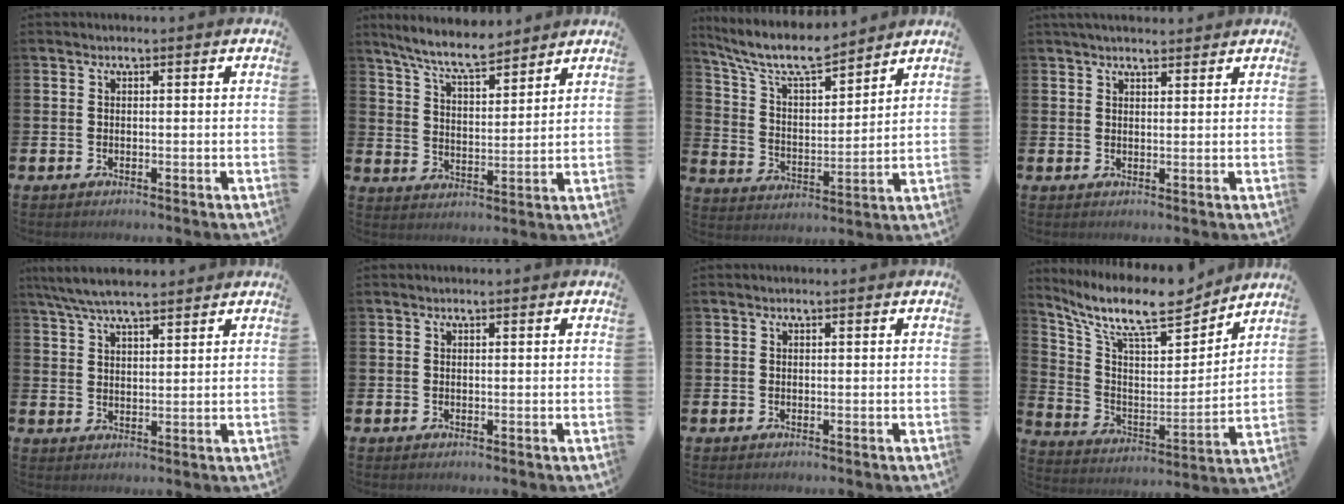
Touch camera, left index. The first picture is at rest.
{"total": 7.8, "force": [7.1, 1.2, 3.0], "torque": [-0.079, -0.030, 0.128]}
{"total": 9.1, "force": [8.1, 1.9, 3.6], "torque": [-0.109, -0.042, 0.145]}
{"total": 2.7, "force": [2.5, 0.6, 0.6], "torque": [-0.017, -0.004, 0.046]}
{"total": 5.9, "force": [5.3, 1.2, 2.4], "torque": [-0.060, -0.011, 0.097]}
{"total": 0.0}
{"total": 0.0}
{"total": 12.1, "force": [10.3, 2.9, 5.7], "torque": [-0.141, -0.068, 0.176]}